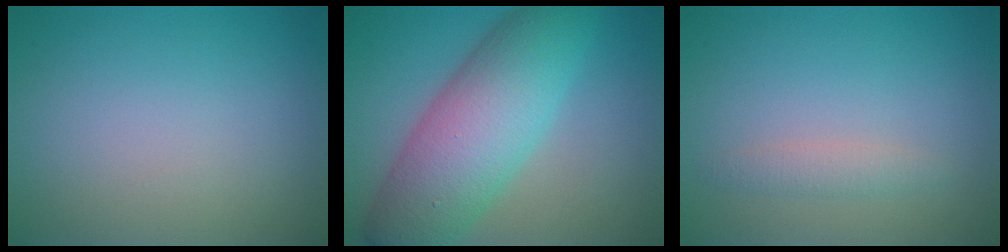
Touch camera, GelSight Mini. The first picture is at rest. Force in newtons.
{"total": 9.8, "press": 9.8, "slide": 0.3}
{"total": 1.4, "press": 1.4, "slide": 0.1}